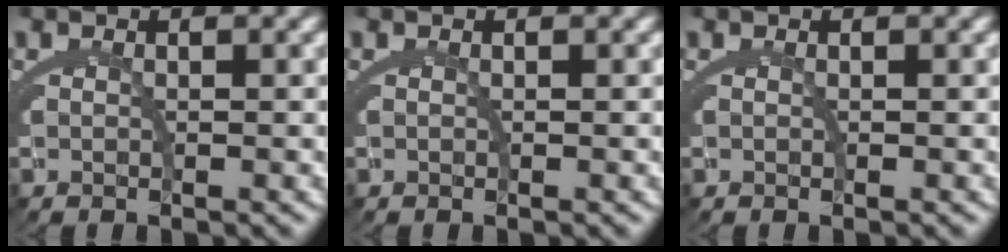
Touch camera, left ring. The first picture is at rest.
{"total": 0.0}
{"total": 0.0}